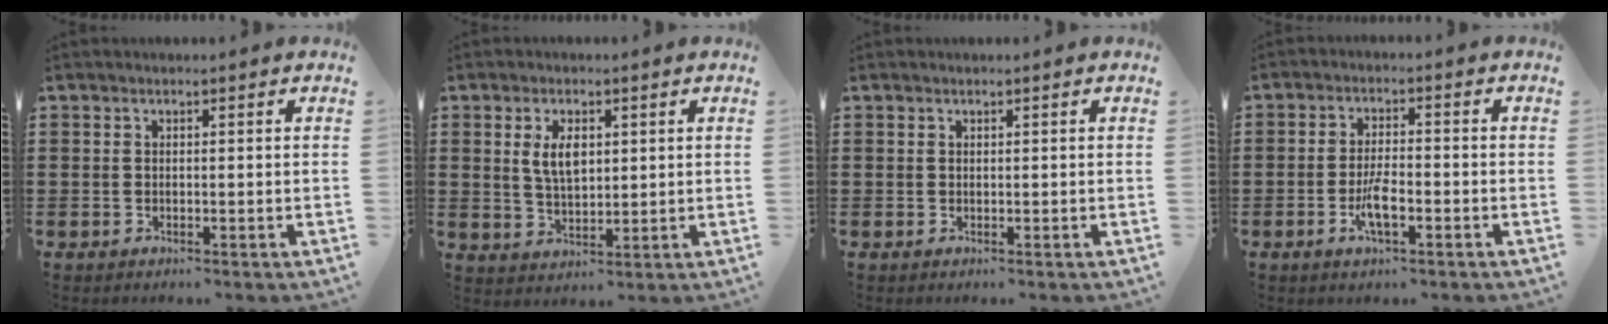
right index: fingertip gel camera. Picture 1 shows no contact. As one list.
[{"total": 4.9, "force": [1.3, 2.4, 4.1], "torque": [-0.079, 0.005, 0.020]}, {"total": 0.0}, {"total": 4.8, "force": [-2.0, 1.4, 4.1], "torque": [-0.088, -0.001, -0.042]}]